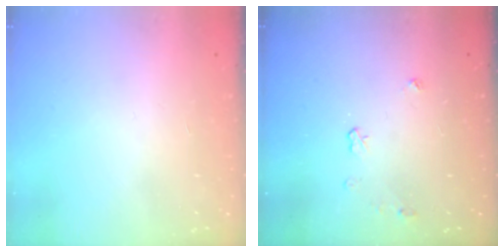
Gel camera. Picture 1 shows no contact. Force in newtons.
{"total": 3.7, "press": 3.7, "slide": 0.5}